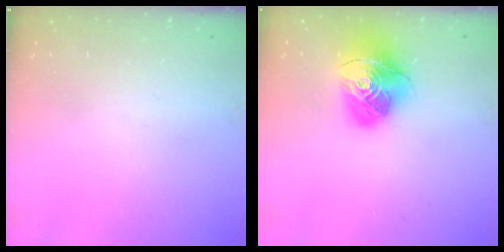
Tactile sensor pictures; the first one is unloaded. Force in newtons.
{"total": 16.4, "press": 16.3, "slide": 1.8}